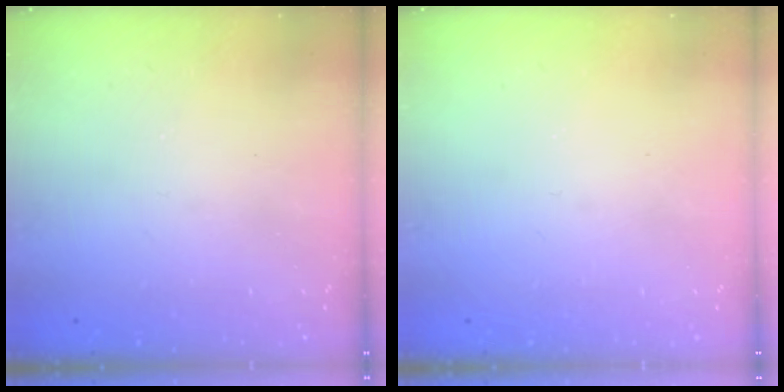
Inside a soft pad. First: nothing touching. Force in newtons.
{"total": 0.0}